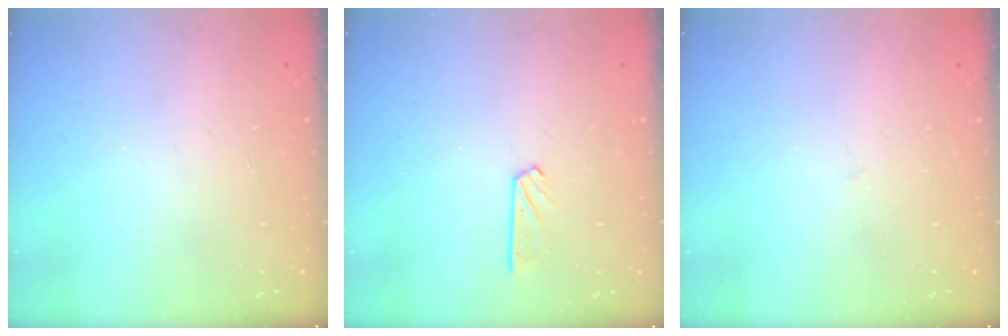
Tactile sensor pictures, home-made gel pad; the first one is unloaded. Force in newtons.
{"total": 4.1, "press": 4.1, "slide": 0.3}
{"total": 2.6, "press": 2.6, "slide": 0.2}